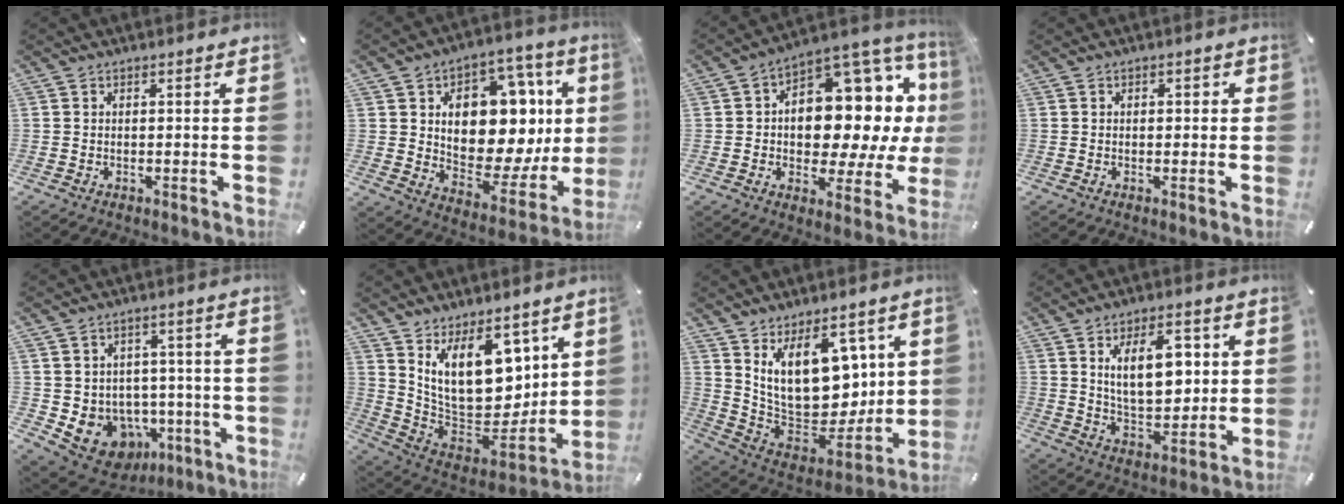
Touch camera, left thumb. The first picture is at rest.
{"total": 20.7, "force": [5.3, 13.2, 15.1], "torque": [-0.200, -0.049, 0.090]}
{"total": 15.1, "force": [2.6, 10.7, 10.3], "torque": [-0.113, -0.053, 0.043]}
{"total": 1.1, "force": [-0.2, 0.9, 0.7], "torque": [-0.004, 0.001, -0.007]}
{"total": 8.8, "force": [-2.6, 8.0, 2.6], "torque": [-0.045, -0.006, -0.034]}
{"total": 19.4, "force": [8.2, 12.0, 12.8], "torque": [-0.225, -0.079, 0.156]}
{"total": 19.9, "force": [7.4, 12.1, 13.9], "torque": [-0.257, -0.066, 0.143]}
{"total": 12.9, "force": [4.0, 7.3, 9.9], "torque": [-0.158, 0.000, 0.066]}